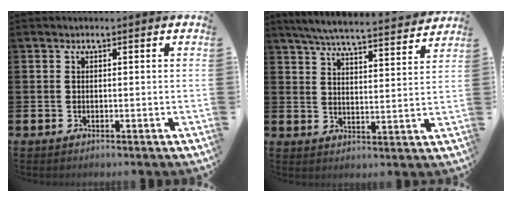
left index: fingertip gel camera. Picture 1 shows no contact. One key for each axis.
{"total": 6.3, "fx": 6.0, "fy": 0.4, "fz": 1.8, "tx": -0.052, "ty": -0.043, "tz": 0.104}